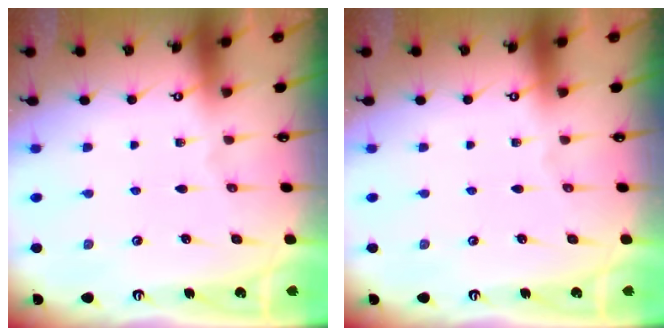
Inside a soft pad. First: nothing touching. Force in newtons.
{"total": 0.0}